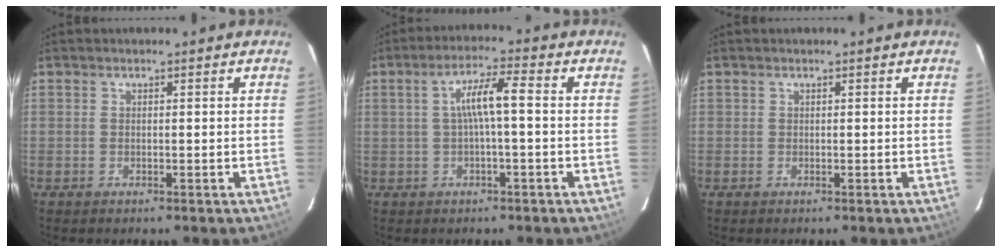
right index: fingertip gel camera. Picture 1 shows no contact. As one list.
[{"total": 5.5, "force": [-0.2, 0.3, 5.5], "torque": [-0.105, 0.010, 0.001]}, {"total": 0.0}]